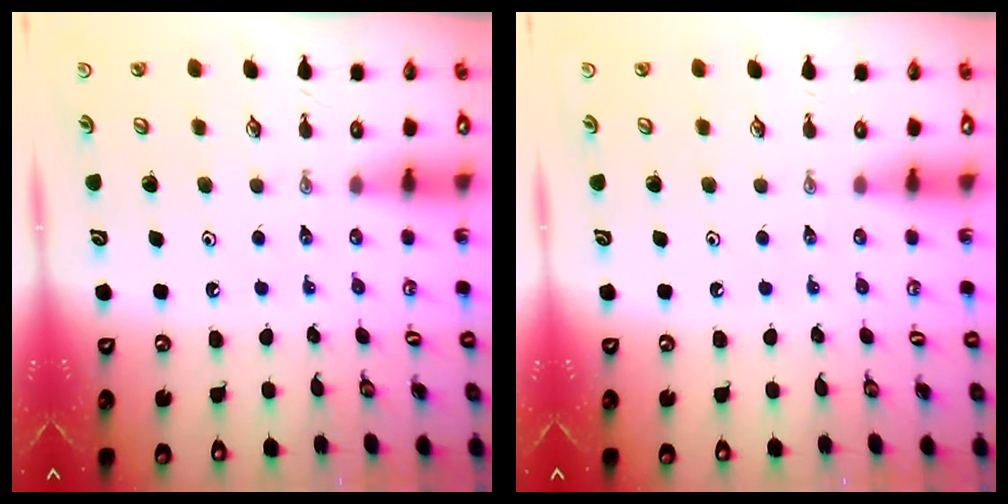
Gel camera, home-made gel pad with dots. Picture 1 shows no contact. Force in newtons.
{"total": 0.0}